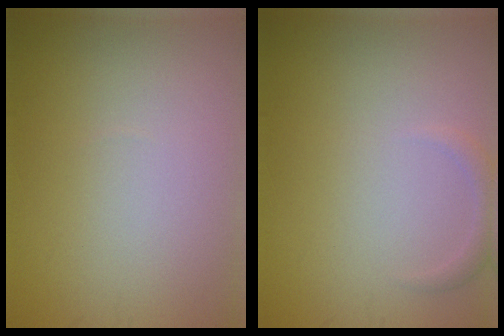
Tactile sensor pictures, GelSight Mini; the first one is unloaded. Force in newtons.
{"total": 1.2, "press": 1.2, "slide": 0.2}